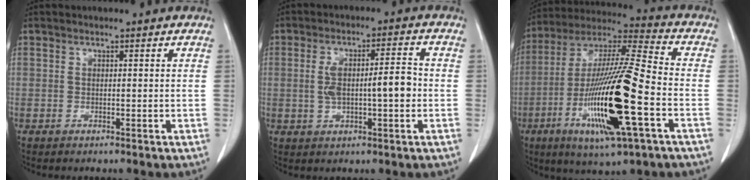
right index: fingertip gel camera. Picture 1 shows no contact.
{"total": 7.5, "force": [-0.5, 1.8, 7.2], "torque": [-0.137, 0.019, -0.004]}
{"total": 22.0, "force": [-6.5, 1.8, 20.9], "torque": [-0.419, -0.026, -0.118]}